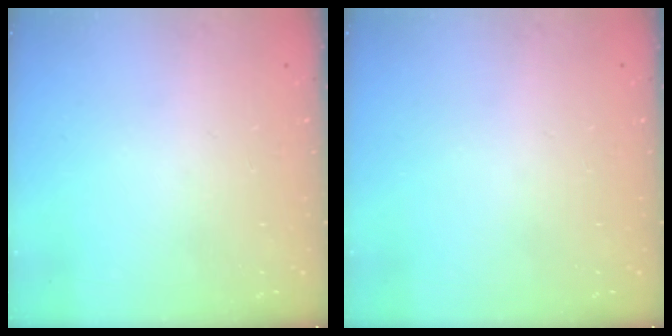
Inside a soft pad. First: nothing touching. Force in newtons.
{"total": 0.0}